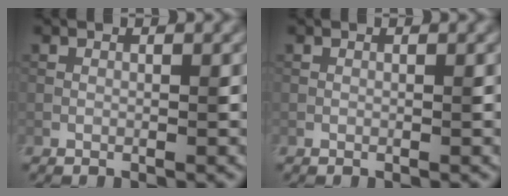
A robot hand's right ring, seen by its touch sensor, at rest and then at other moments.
{"total": 0.0}